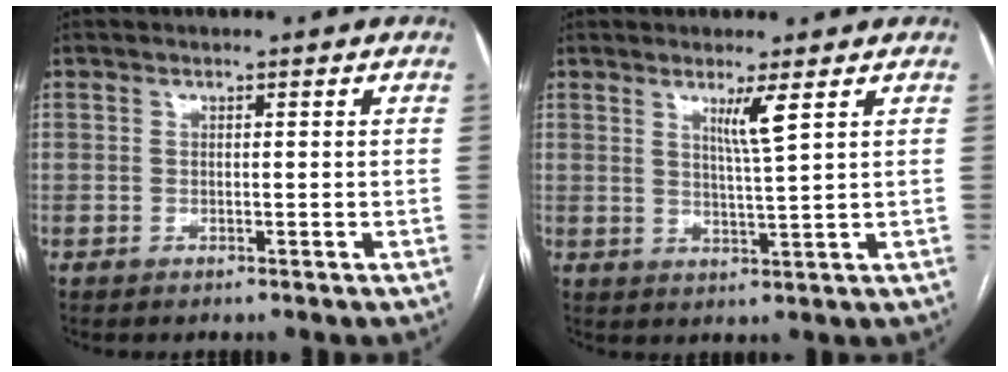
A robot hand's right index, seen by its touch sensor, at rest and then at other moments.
{"total": 3.6, "force": [1.9, -0.9, 2.9], "torque": [-0.055, -0.014, 0.038]}